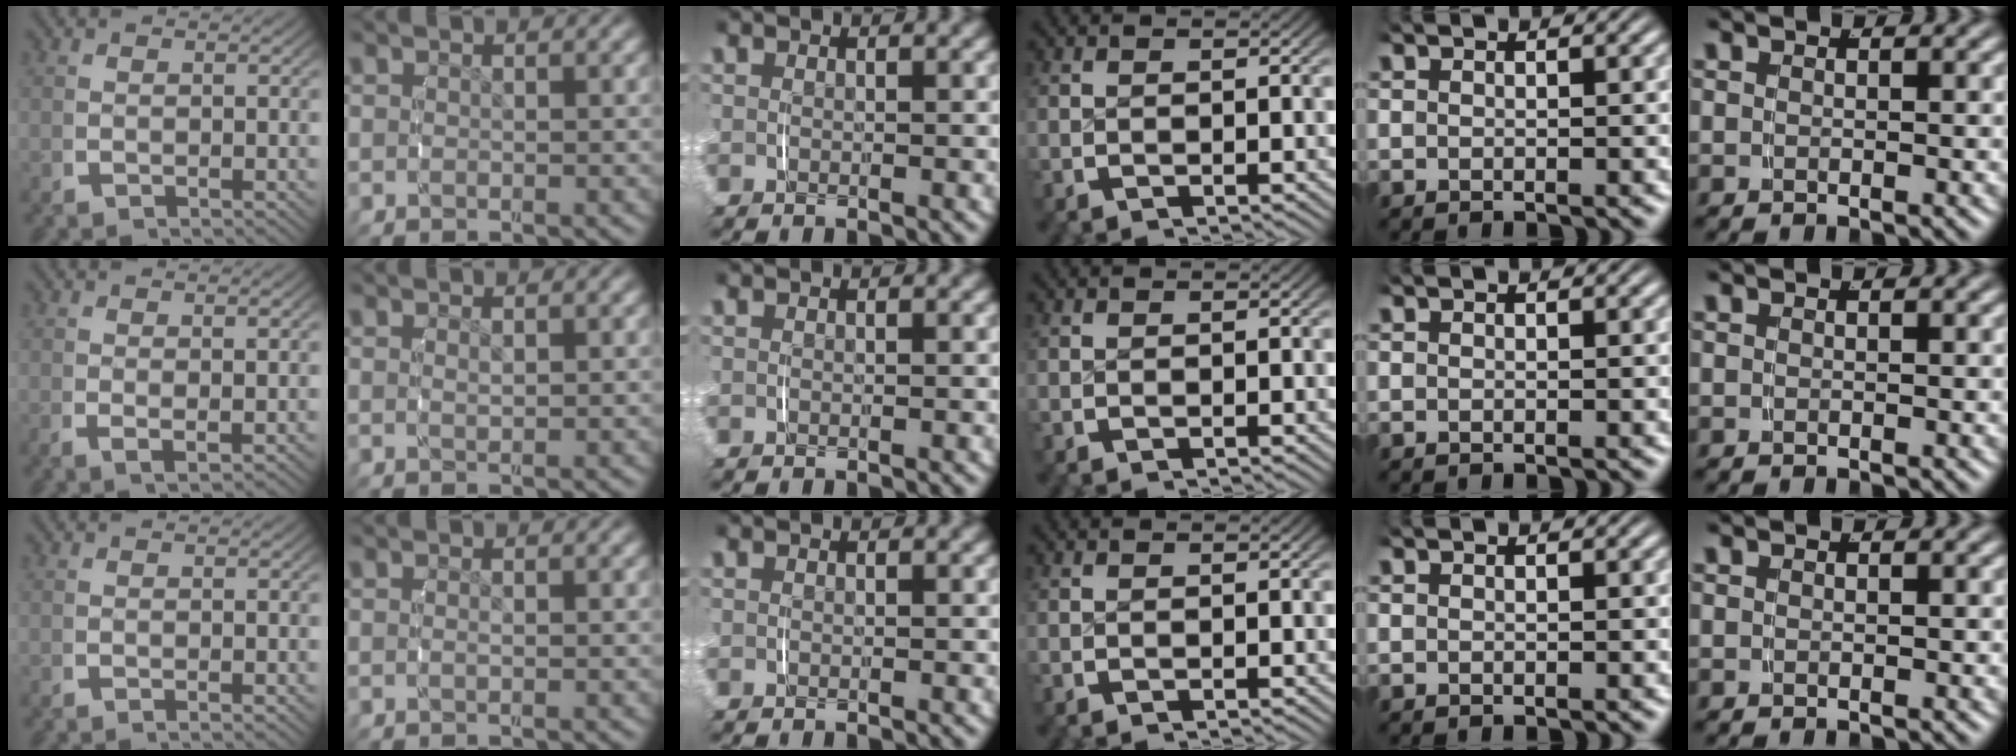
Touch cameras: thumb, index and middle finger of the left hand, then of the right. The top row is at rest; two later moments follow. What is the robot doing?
{"motion": "lift_and_place", "object": "pen bag"}